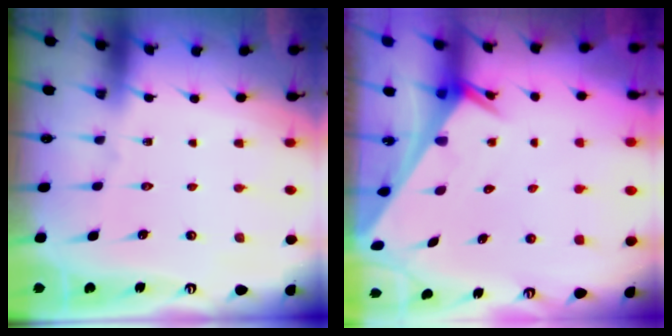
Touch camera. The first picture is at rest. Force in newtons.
{"total": 2.6, "press": 2.6, "slide": 0.1}